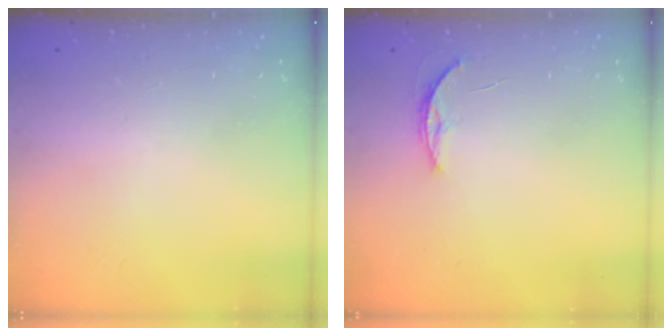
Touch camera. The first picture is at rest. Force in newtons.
{"total": 3.7, "press": 3.7, "slide": 0.5}